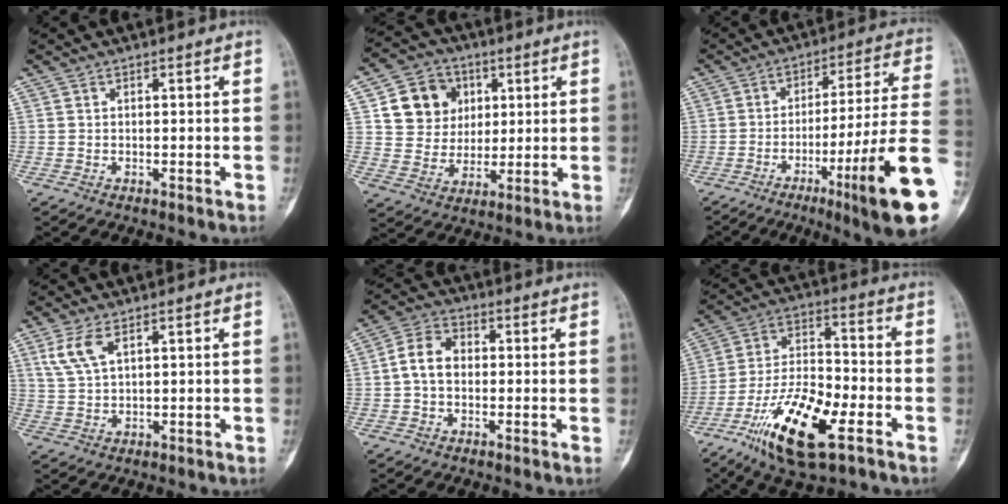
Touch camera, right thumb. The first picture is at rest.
{"total": 11.8, "force": [3.7, 10.4, 4.2], "torque": [-0.032, -0.005, 0.067]}
{"total": 20.6, "force": [-7.8, 0.5, 19.0], "torque": [-0.261, 0.013, -0.121]}
{"total": 5.4, "force": [2.6, 2.2, 4.1], "torque": [-0.096, 0.000, 0.063]}
{"total": 6.7, "force": [-0.2, 4.9, 4.6], "torque": [-0.075, 0.021, -0.013]}
{"total": 18.2, "force": [-9.0, 6.5, 14.4], "torque": [-0.268, 0.043, -0.159]}